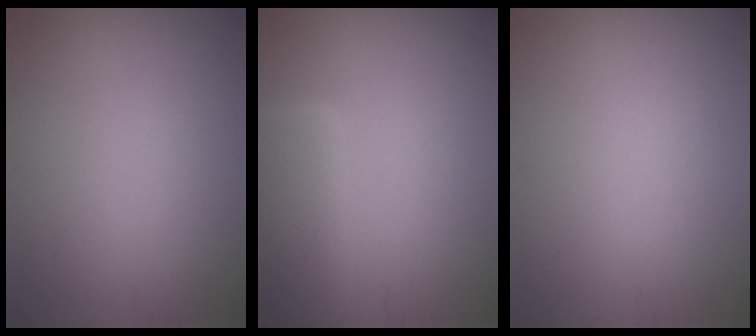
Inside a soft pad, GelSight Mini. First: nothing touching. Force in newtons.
{"total": 5.0, "press": 5.0, "slide": 0.3}
{"total": 0.0}